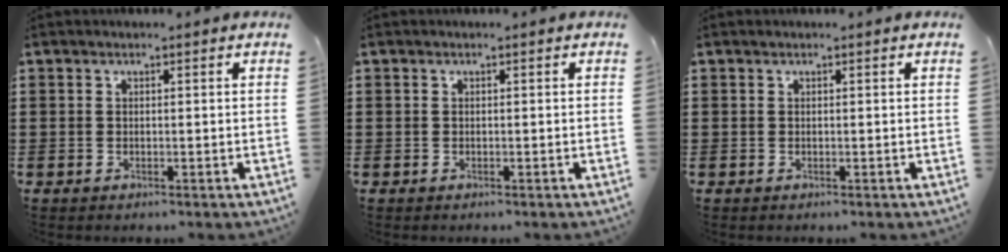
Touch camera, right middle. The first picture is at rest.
{"total": 0.0}
{"total": 0.0}